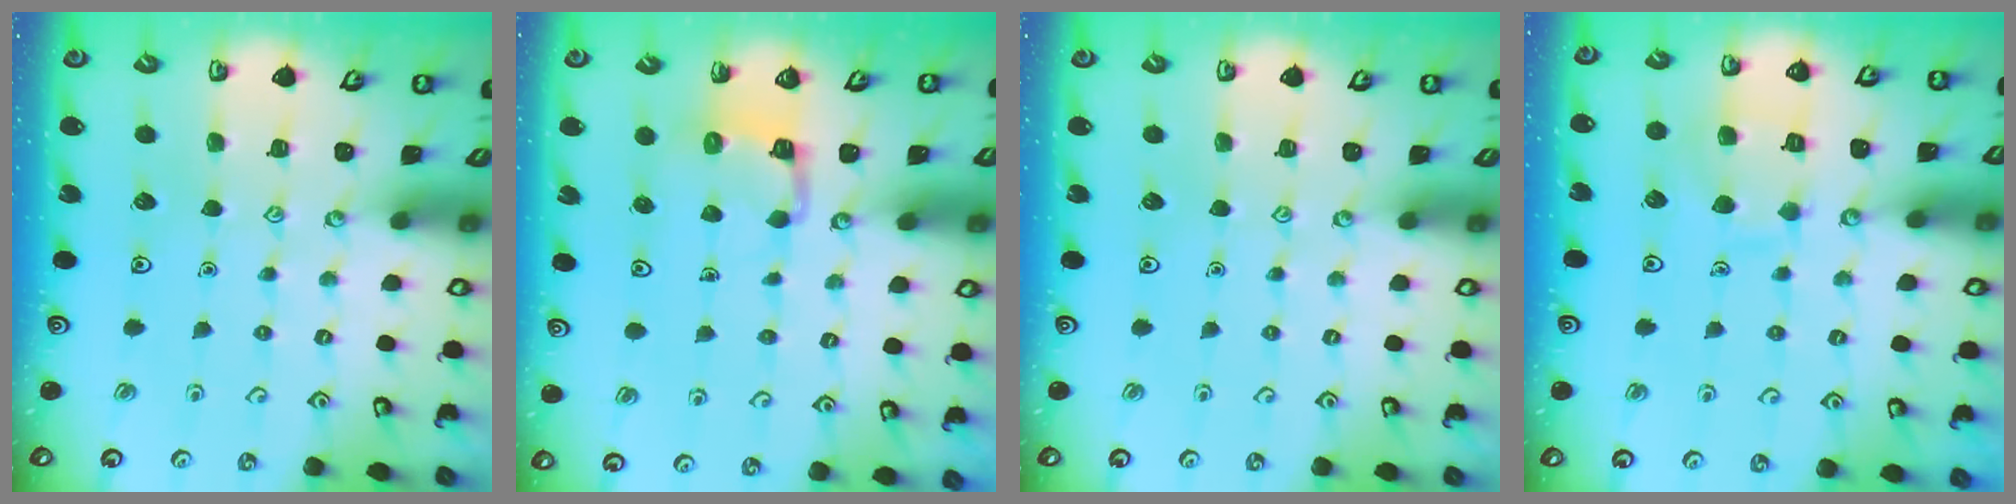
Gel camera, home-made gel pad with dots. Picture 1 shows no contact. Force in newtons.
{"total": 2.8, "press": 2.8, "slide": 0.2}
{"total": 0.0}
{"total": 9.0, "press": 9.0, "slide": 0.8}